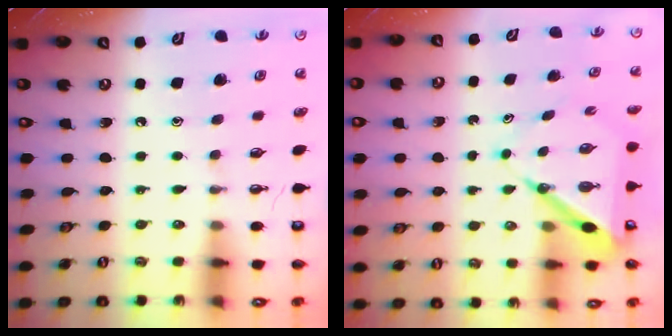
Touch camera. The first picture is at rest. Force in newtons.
{"total": 7.8, "press": 7.7, "slide": 0.8}